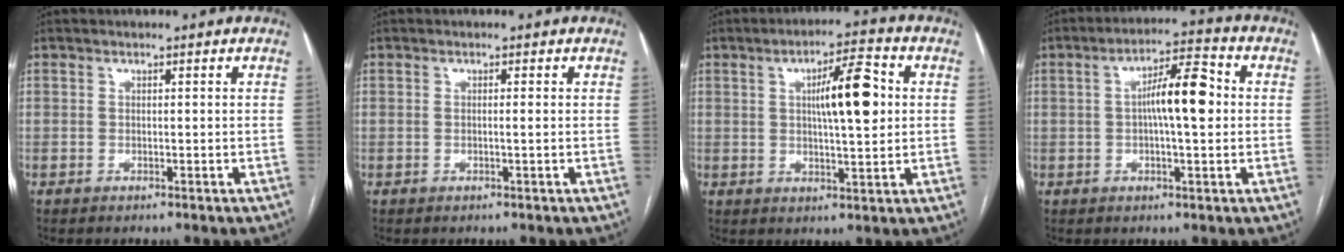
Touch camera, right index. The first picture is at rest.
{"total": 0.7, "force": [0.0, -0.2, 0.7], "torque": [-0.011, 0.001, 0.002]}
{"total": 9.4, "force": [1.7, 1.7, 9.1], "torque": [-0.147, 0.013, 0.028]}
{"total": 8.8, "force": [0.5, 1.7, 8.6], "torque": [-0.148, 0.021, 0.005]}